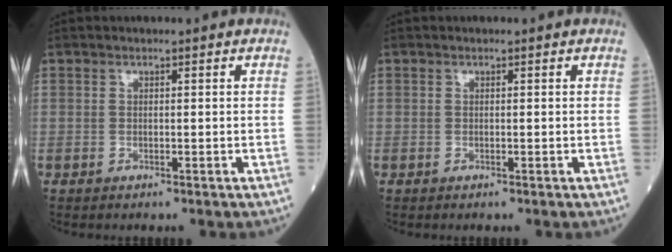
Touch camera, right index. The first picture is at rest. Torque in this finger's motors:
{"motor_torque": [0.00, 0.00, 0.01, 0.01]}